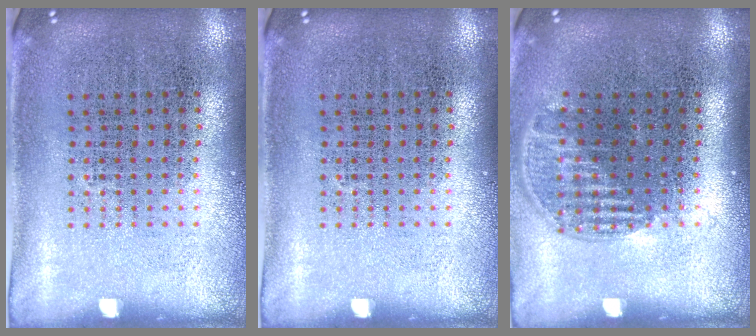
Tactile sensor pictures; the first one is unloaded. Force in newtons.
{"total": 0.0}
{"total": 1.1, "press": 1.0, "slide": 0.5}